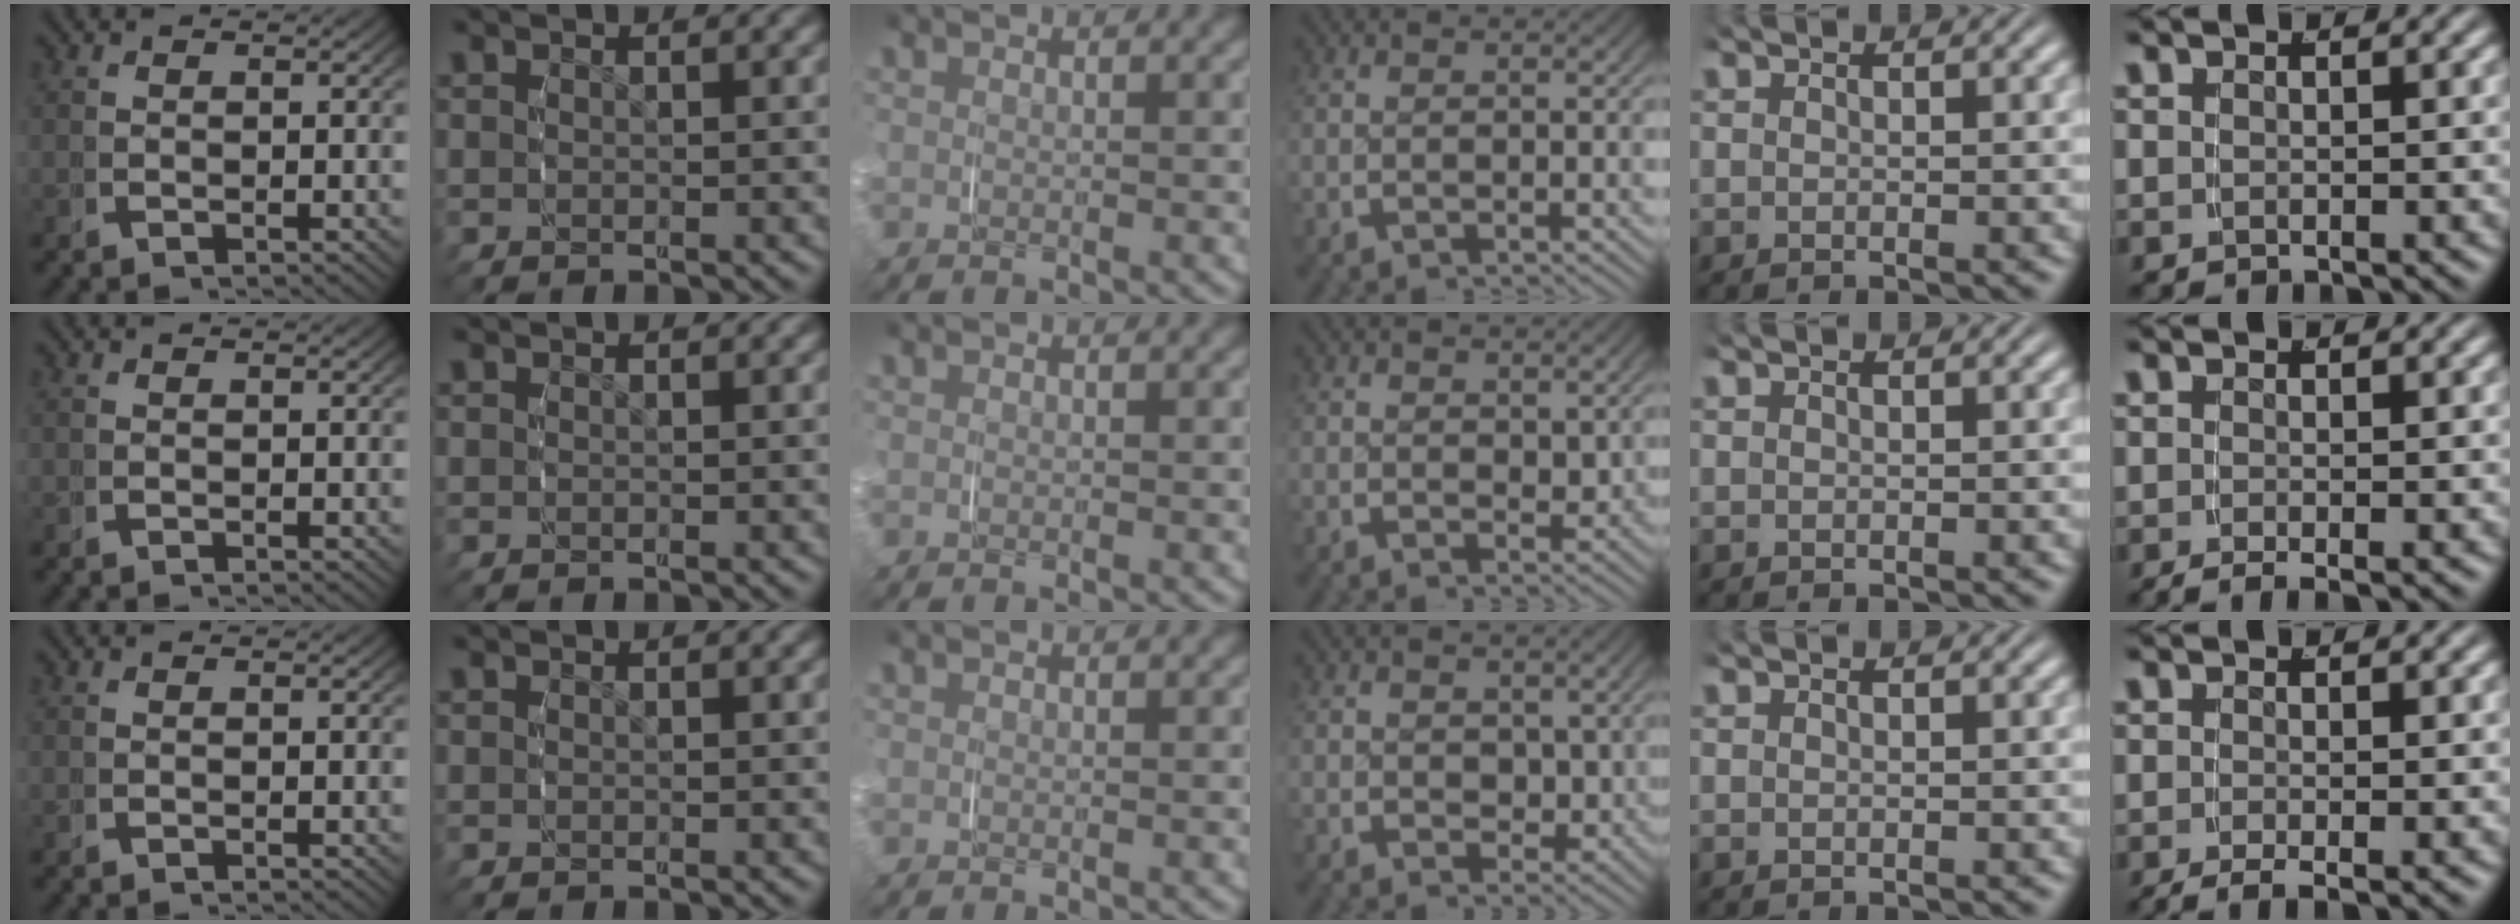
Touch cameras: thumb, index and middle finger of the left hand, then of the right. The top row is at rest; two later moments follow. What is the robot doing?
{"motion": "grasp_and_lifting", "object": "toothpaste"}